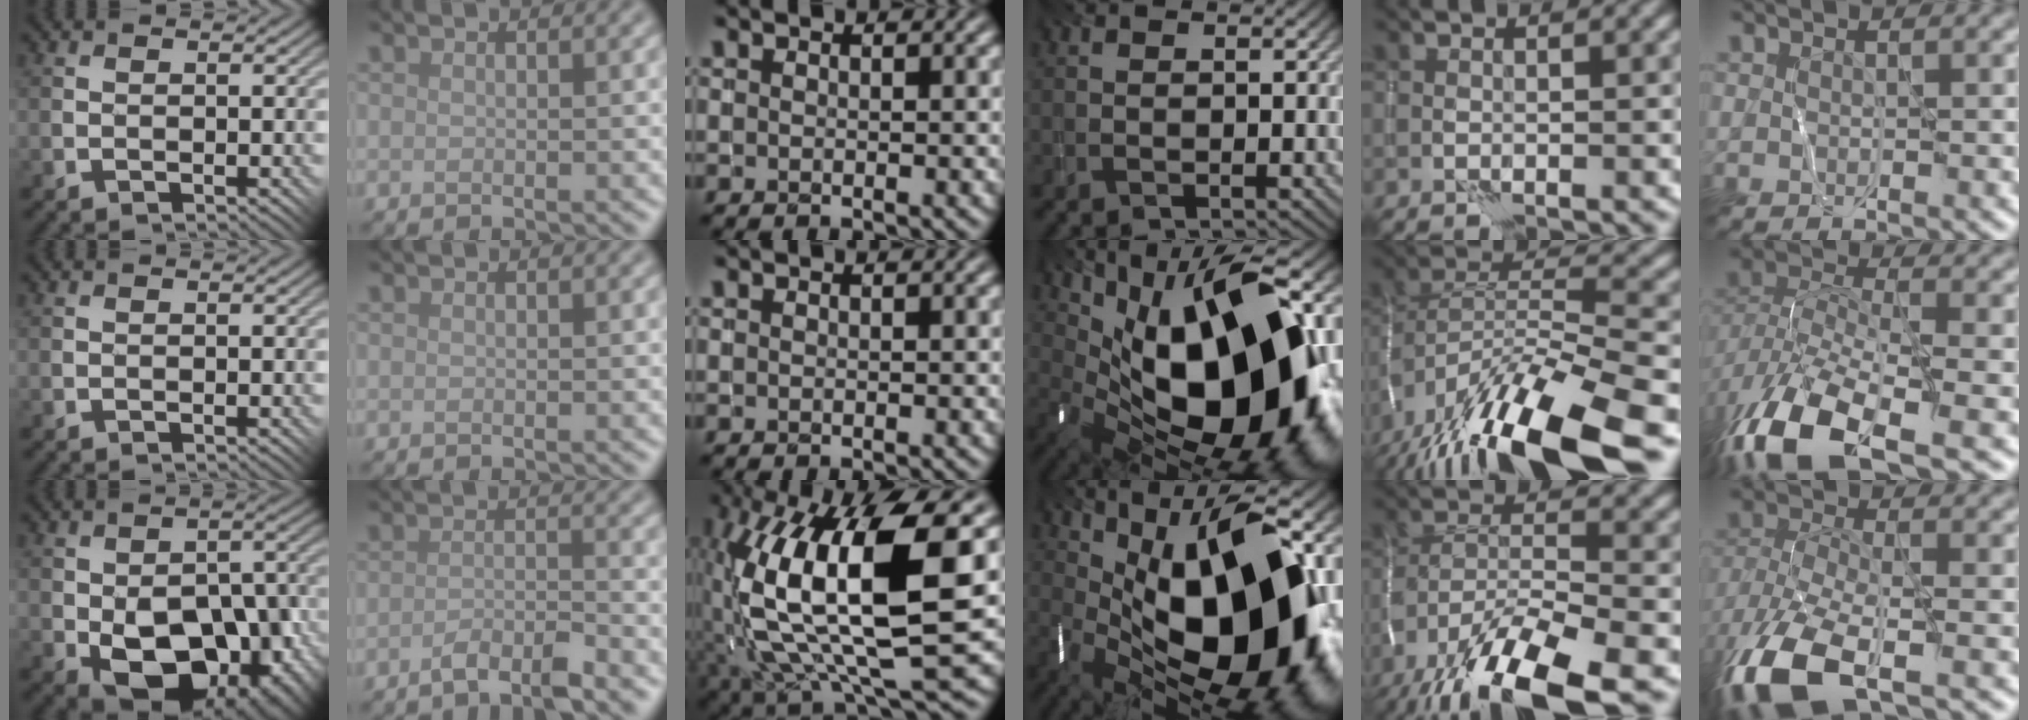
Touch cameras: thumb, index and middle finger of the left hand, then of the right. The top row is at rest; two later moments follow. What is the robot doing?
{"motion": "wrap", "object": "thread"}